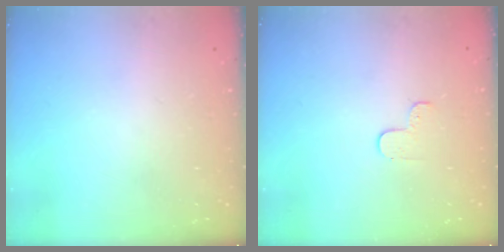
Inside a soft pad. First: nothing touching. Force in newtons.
{"total": 3.2, "press": 3.2, "slide": 0.3}